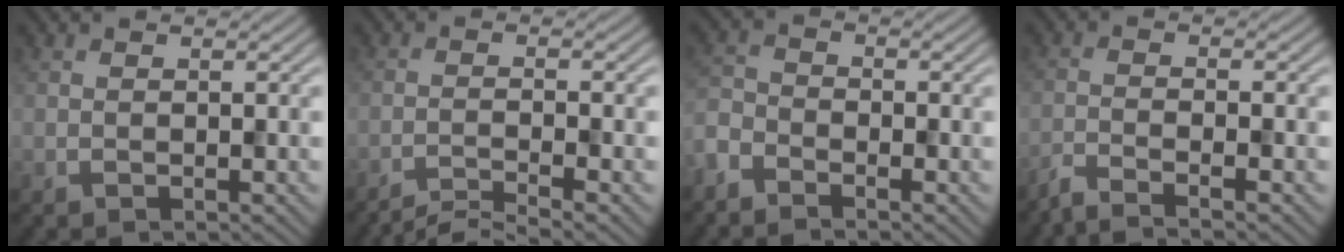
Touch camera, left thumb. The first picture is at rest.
{"total": 4.4, "force": [-3.7, 0.3, 2.3], "torque": [-0.033, 0.006, -0.077]}
{"total": 3.7, "force": [-3.2, 1.4, 1.1], "torque": [-0.030, -0.006, -0.082]}
{"total": 4.0, "force": [-3.2, 0.4, 2.4], "torque": [-0.035, -0.005, -0.076]}